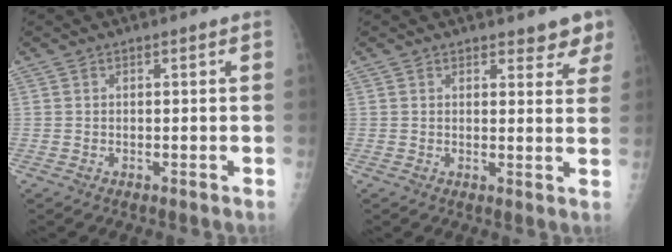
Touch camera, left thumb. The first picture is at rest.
{"total": 4.4, "force": [3.6, 1.8, 1.6], "torque": [0.012, -0.020, 0.037]}